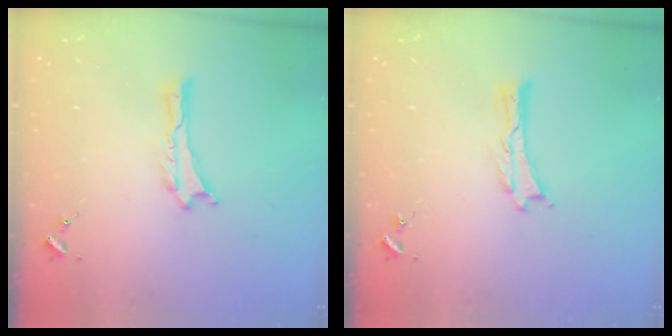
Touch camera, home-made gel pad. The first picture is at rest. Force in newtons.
{"total": 0.0}